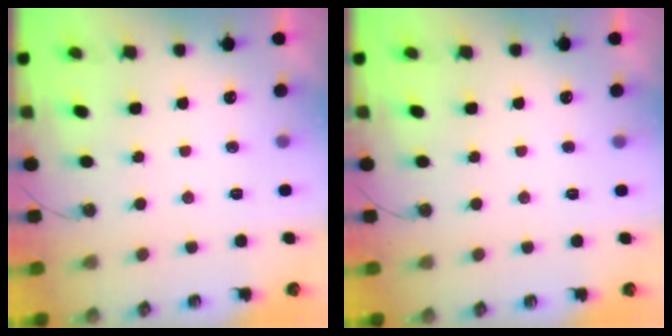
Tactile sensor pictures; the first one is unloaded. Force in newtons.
{"total": 3.7, "press": 3.6, "slide": 0.4}